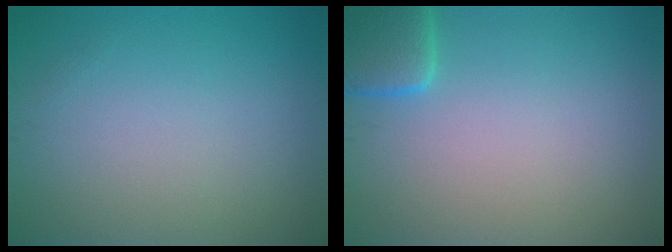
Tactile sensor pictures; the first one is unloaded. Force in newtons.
{"total": 3.3, "press": 3.3, "slide": 0.4}